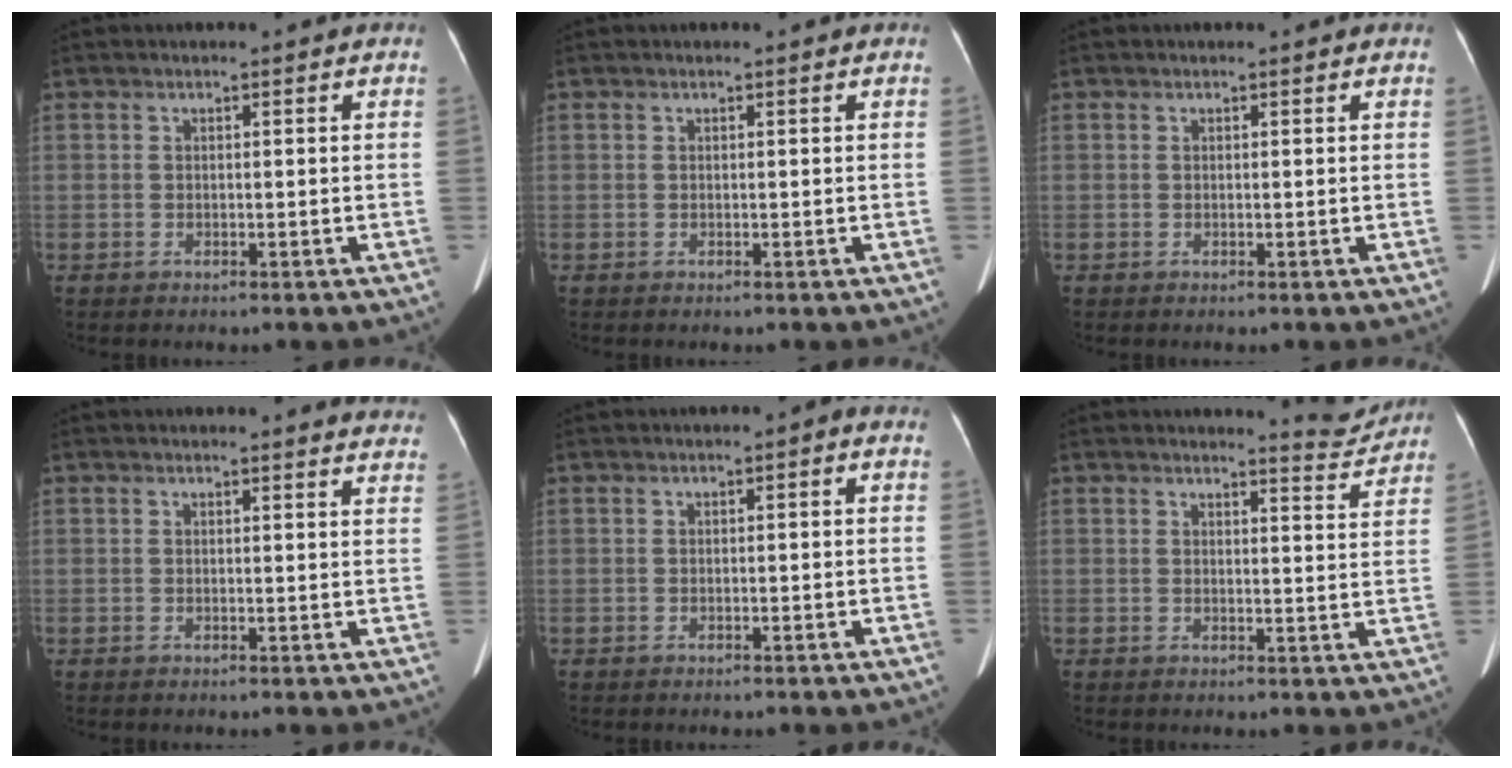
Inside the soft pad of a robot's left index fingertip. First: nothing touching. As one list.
[{"total": 0.0}, {"total": 0.6, "force": [0.5, 0.1, 0.1], "torque": [-0.005, 0.000, 0.003]}, {"total": 7.2, "force": [7.0, 1.0, 1.0], "torque": [0.012, -0.013, 0.047]}, {"total": 0.7, "force": [-0.1, 0.3, 0.6], "torque": [-0.004, 0.006, -0.005]}, {"total": 4.2, "force": [4.2, -0.1, -0.1], "torque": [-0.006, -0.028, 0.043]}]